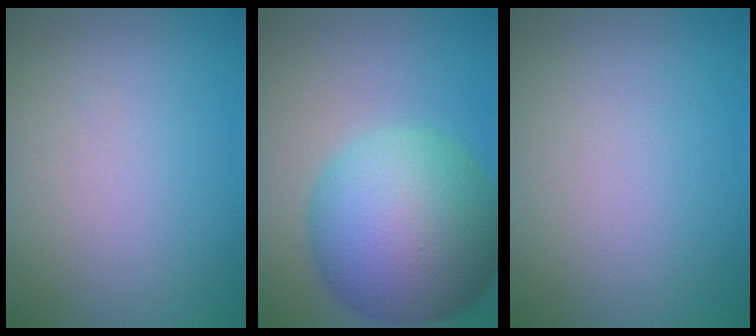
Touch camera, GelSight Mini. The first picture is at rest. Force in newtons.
{"total": 14.0, "press": 14.0, "slide": 0.3}
{"total": 0.0}